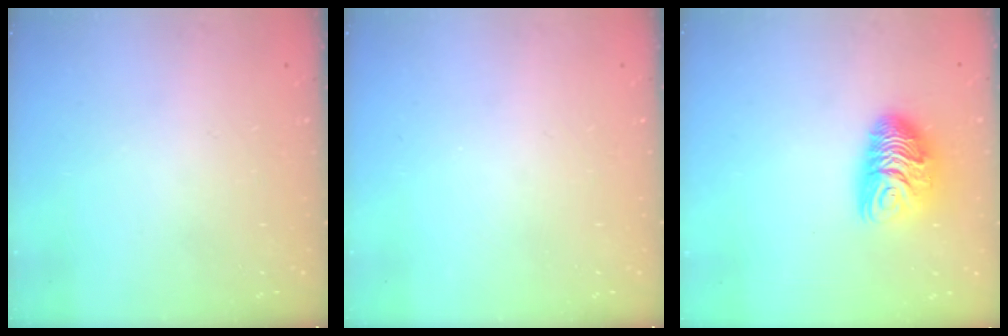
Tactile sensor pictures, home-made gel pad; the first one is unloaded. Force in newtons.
{"total": 0.0}
{"total": 10.7, "press": 10.7, "slide": 0.9}